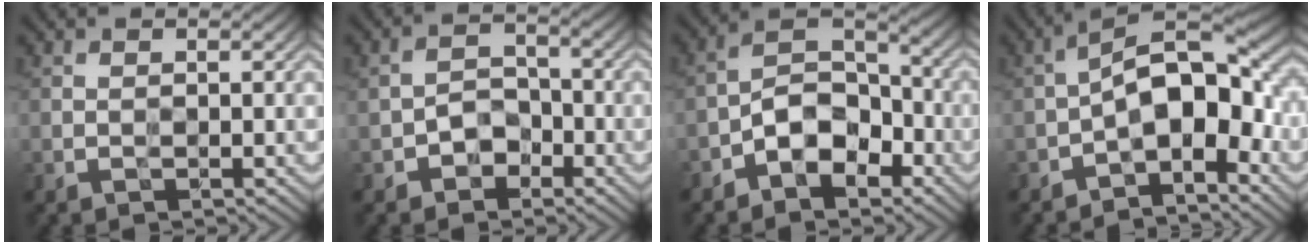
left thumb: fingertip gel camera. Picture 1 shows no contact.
{"total": 3.7, "force": [-1.9, 2.5, 1.9], "torque": [-0.033, 0.009, -0.040]}
{"total": 7.0, "force": [-3.6, 4.0, 4.6], "torque": [-0.074, 0.015, -0.081]}
{"total": 9.9, "force": [-2.8, 4.3, 8.5], "torque": [-0.135, 0.016, -0.059]}